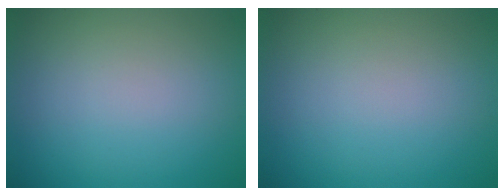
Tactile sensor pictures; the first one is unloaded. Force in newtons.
{"total": 0.0}